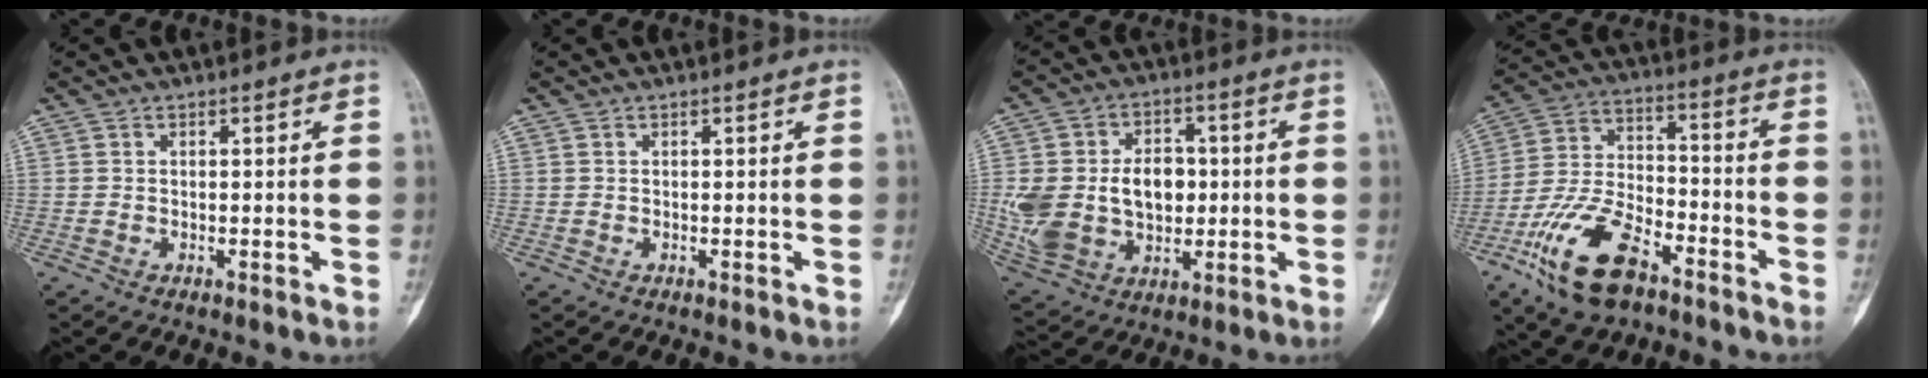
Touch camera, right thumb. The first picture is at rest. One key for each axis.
{"total": 0.0}
{"total": 20.1, "fx": -0.1, "fy": 14.3, "fz": 14.1, "tx": -0.255, "ty": 0.013, "tz": 0.020}
{"total": 16.4, "fx": -9.5, "fy": 7.6, "fz": 11.1, "tx": -0.206, "ty": 0.046, "tz": -0.179}